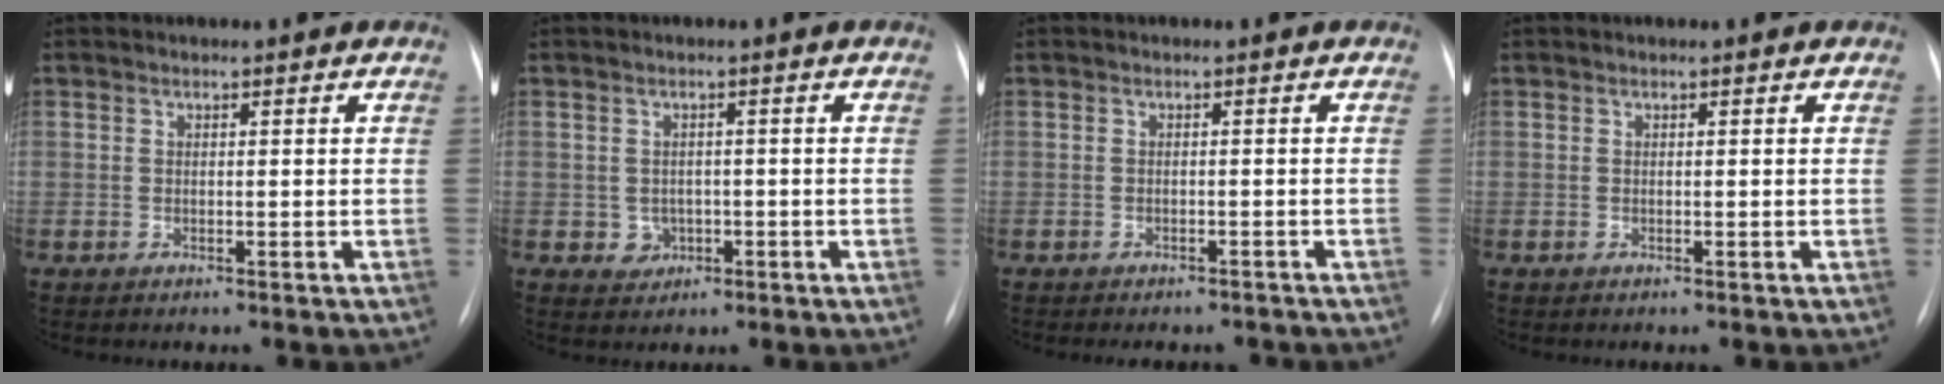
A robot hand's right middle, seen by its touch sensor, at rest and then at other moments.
{"total": 2.3, "force": [-0.6, 2.1, 0.7], "torque": [-0.007, 0.004, -0.002]}
{"total": 6.3, "force": [-5.7, 2.2, 1.8], "torque": [-0.014, 0.004, -0.062]}
{"total": 0.0}